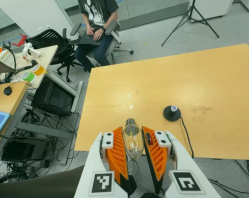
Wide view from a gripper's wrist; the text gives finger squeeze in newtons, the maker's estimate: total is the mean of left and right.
{"total": 8.4, "left": 7.7, "right": 9.1}